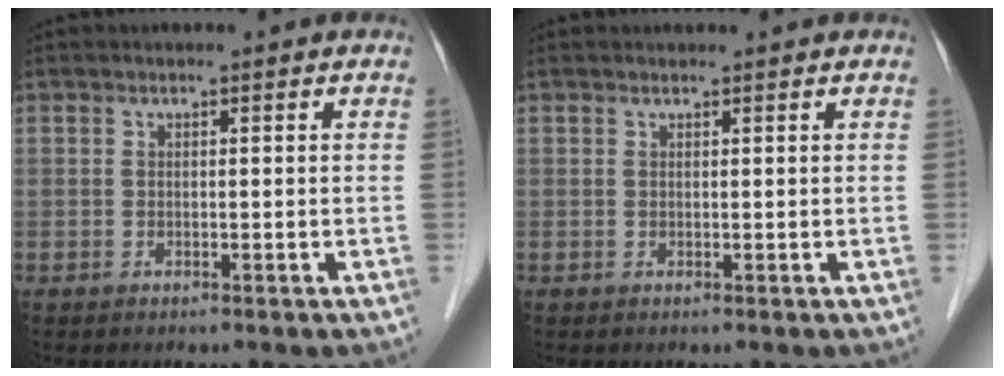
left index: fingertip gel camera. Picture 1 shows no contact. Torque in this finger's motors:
{"motor_torque": [0.19, -0.13, 0.03, 0.01]}